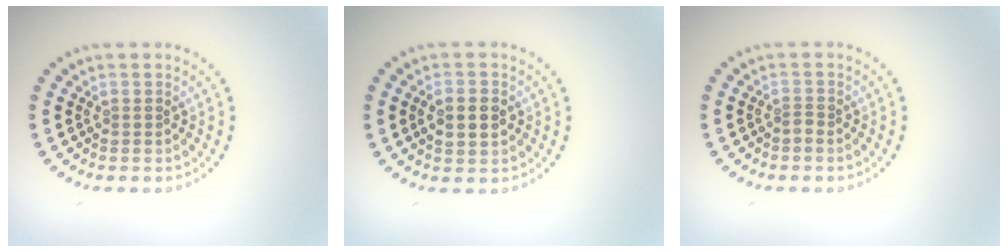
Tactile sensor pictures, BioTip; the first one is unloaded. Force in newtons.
{"total": 2.6, "press": 2.6, "slide": 0.1}
{"total": 0.9, "press": 0.5, "slide": 0.7}